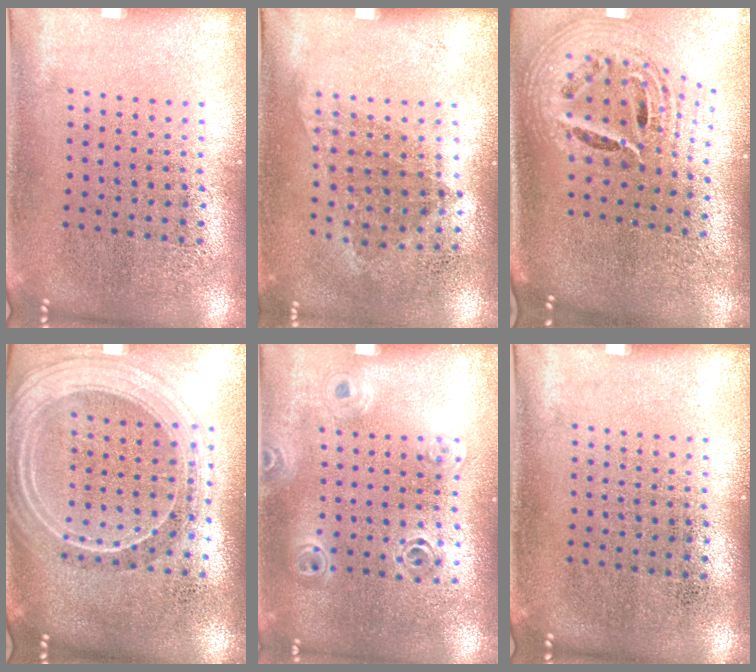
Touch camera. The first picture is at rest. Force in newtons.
{"total": 0.9, "press": 0.7, "slide": 0.6}
{"total": 2.7, "press": 1.8, "slide": 1.9}
{"total": 2.3, "press": 2.0, "slide": 1.1}
{"total": 1.1, "press": 1.1, "slide": 0.2}
{"total": 0.0}